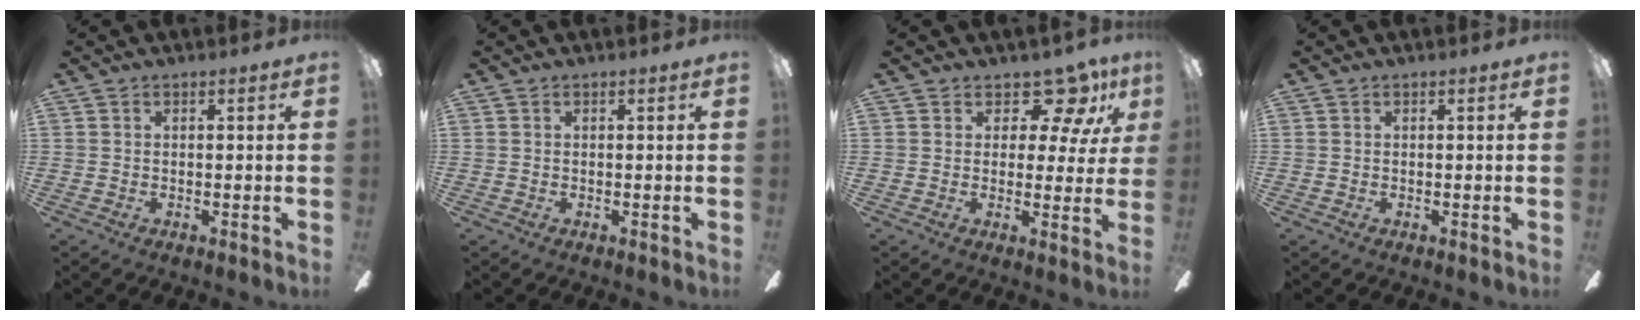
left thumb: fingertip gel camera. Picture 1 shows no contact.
{"total": 0.0}
{"total": 11.0, "force": [7.1, 5.9, 6.0], "torque": [-0.080, -0.044, 0.126]}
{"total": 0.0}